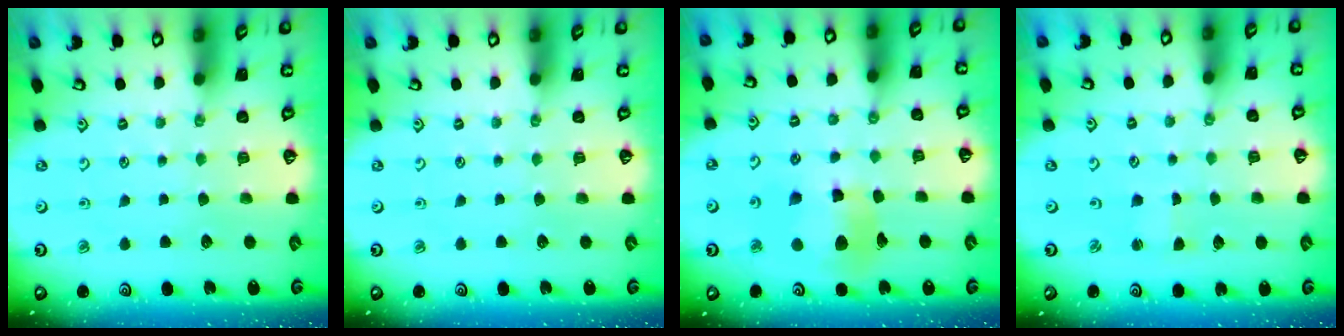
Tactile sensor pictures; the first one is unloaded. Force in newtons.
{"total": 0.0}
{"total": 12.9, "press": 12.8, "slide": 1.7}
{"total": 1.3, "press": 1.3, "slide": 0.2}